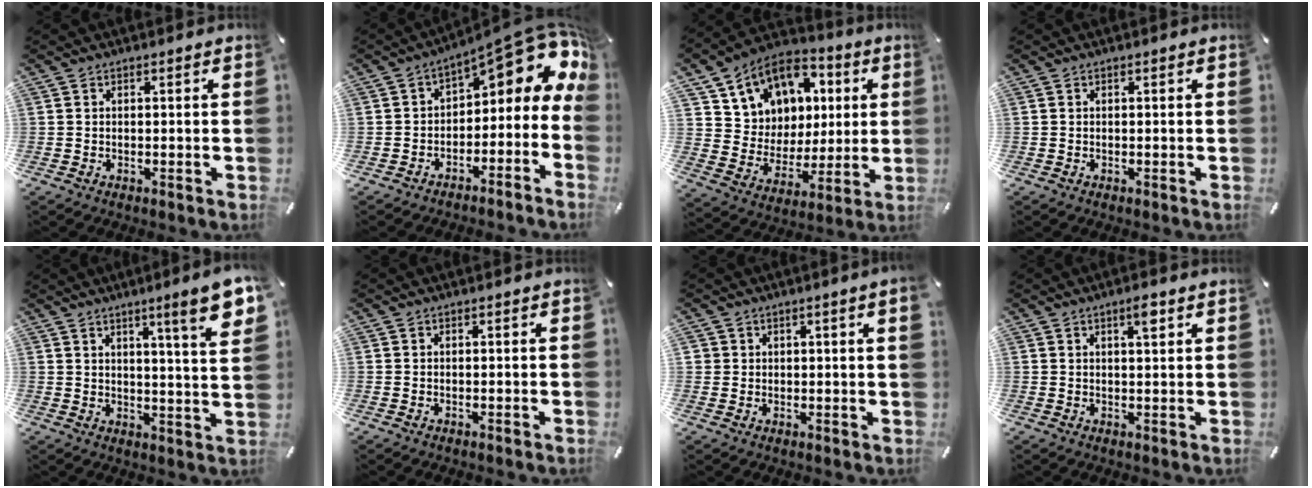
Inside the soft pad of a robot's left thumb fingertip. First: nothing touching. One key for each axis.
{"total": 12.0, "fx": 5.0, "fy": 6.0, "fz": 9.1, "tx": -0.106, "ty": -0.042, "tz": 0.078}
{"total": 11.8, "fx": 4.9, "fy": 10.5, "fz": 2.3, "tx": -0.053, "ty": -0.038, "tz": 0.102}
{"total": 0.0}
{"total": 11.3, "fx": 6.7, "fy": 0.9, "fz": 9.1, "tx": -0.128, "ty": -0.042, "tz": 0.100}
{"total": 0.0}
{"total": 1.4, "fx": 0.8, "fy": 0.5, "fz": 1.0, "tx": -0.021, "ty": 0.000, "tz": 0.014}
{"total": 3.0, "fx": 1.8, "fy": 0.4, "fz": 2.4, "tx": -0.043, "ty": -0.001, "tz": 0.027}